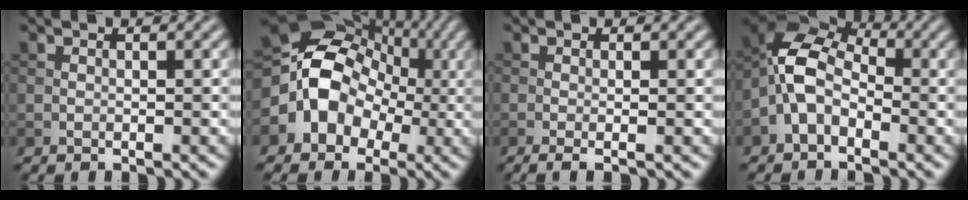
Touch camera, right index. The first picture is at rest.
{"total": 8.7, "force": [-1.4, 7.1, 4.7], "torque": [-0.060, 0.005, -0.048]}
{"total": 2.0, "force": [-0.4, 0.6, 1.8], "torque": [-0.024, -0.005, -0.010]}
{"total": 5.6, "force": [-1.7, 3.6, 4.0], "torque": [-0.082, 0.017, -0.050]}